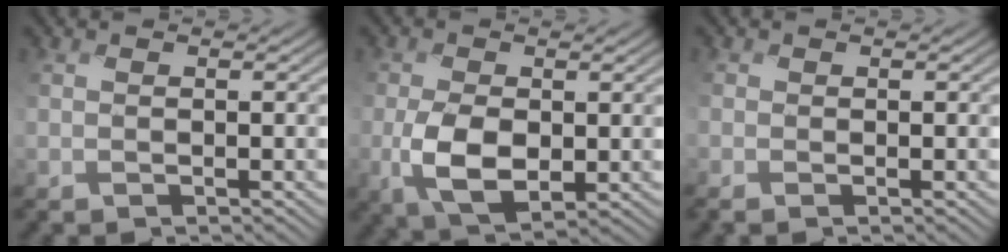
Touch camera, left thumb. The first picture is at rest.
{"total": 7.0, "force": [-1.1, 4.2, 5.4], "torque": [-0.125, -0.010, -0.019]}
{"total": 1.3, "force": [-0.7, 0.9, 0.6], "torque": [-0.018, -0.005, -0.021]}